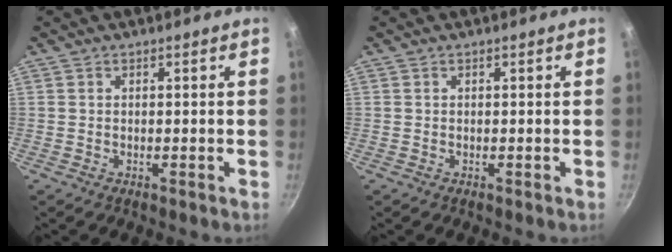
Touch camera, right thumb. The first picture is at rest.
{"total": 0.0}